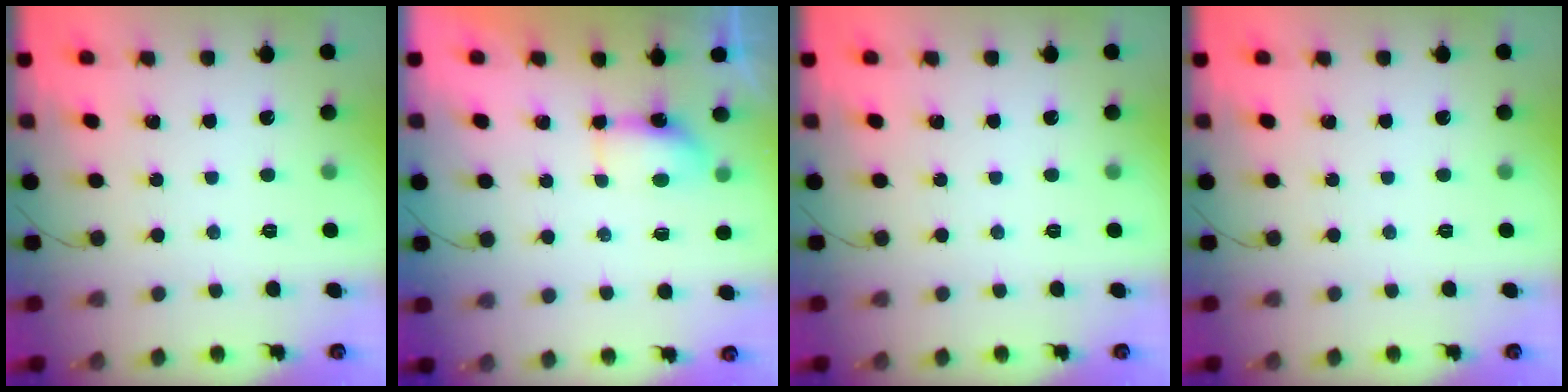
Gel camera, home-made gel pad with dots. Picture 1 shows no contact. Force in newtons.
{"total": 4.9, "press": 4.8, "slide": 0.7}
{"total": 0.0}
{"total": 0.0}